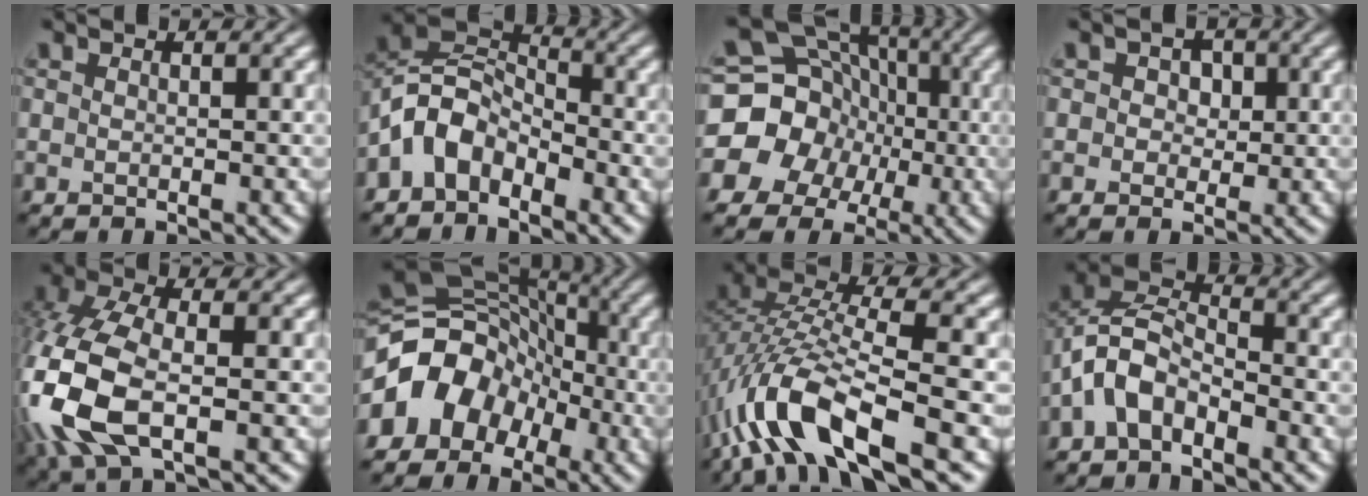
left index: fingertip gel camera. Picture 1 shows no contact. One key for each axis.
{"total": 5.1, "fx": -3.1, "fy": 3.2, "fz": 2.5, "tx": -0.047, "ty": 0.009, "tz": -0.066}
{"total": 14.0, "fx": -2.0, "fy": 13.3, "fz": 3.5, "tx": -0.091, "ty": 0.014, "tz": -0.055}
{"total": 1.9, "fx": 0.6, "fy": 1.6, "fz": 0.8, "tx": -0.001, "ty": 0.004, "tz": -0.001}
{"total": 9.1, "fx": -2.8, "fy": 4.5, "fz": 7.4, "tx": -0.197, "ty": -0.003, "tz": -0.059}
{"total": 7.4, "fx": -3.2, "fy": 5.9, "fz": 3.0, "tx": -0.040, "ty": 0.012, "tz": -0.065}
{"total": 9.5, "fx": -5.1, "fy": 2.8, "fz": 7.5, "tx": -0.159, "ty": 0.010, "tz": -0.097}
{"total": 4.5, "fx": -2.7, "fy": 2.4, "fz": 2.7, "tx": -0.055, "ty": 0.014, "tz": -0.056}